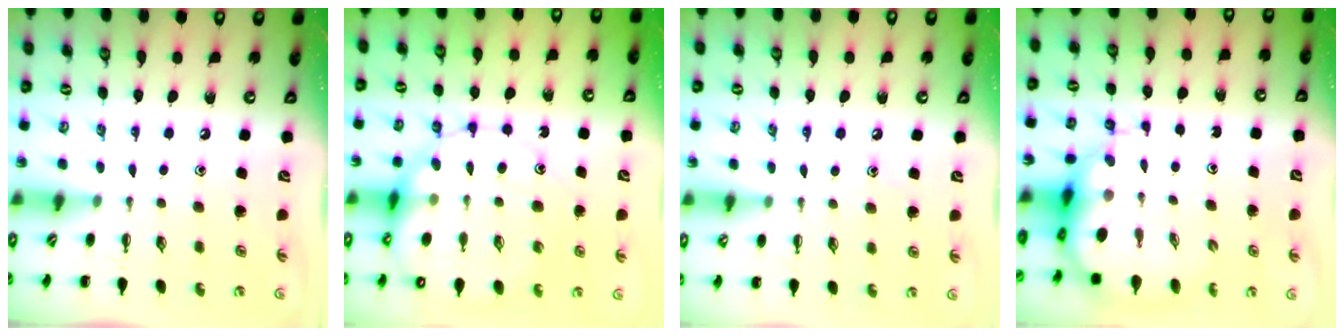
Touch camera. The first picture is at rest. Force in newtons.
{"total": 18.5, "press": 18.1, "slide": 3.5}
{"total": 7.6, "press": 7.4, "slide": 1.8}
{"total": 8.2, "press": 7.7, "slide": 2.8}